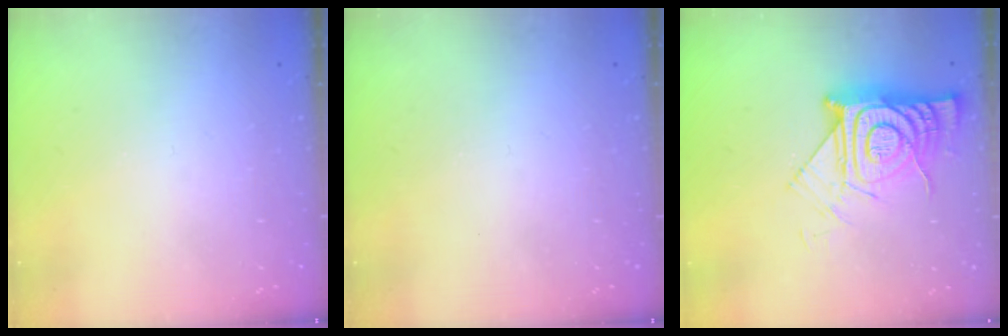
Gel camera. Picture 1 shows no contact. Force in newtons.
{"total": 1.8, "press": 1.8, "slide": 0.4}
{"total": 14.2, "press": 14.2, "slide": 1.1}